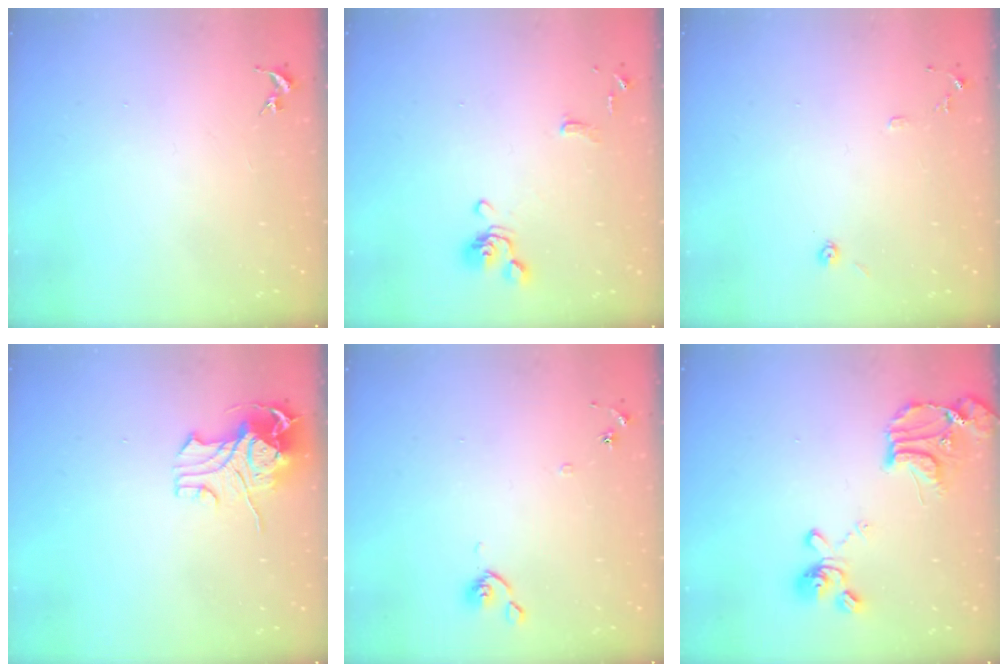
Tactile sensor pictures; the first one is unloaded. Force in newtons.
{"total": 10.3, "press": 10.2, "slide": 1.3}
{"total": 6.0, "press": 5.9, "slide": 0.8}
{"total": 10.4, "press": 10.3, "slide": 1.3}
{"total": 6.9, "press": 6.9, "slide": 0.6}
{"total": 17.4, "press": 17.3, "slide": 1.5}